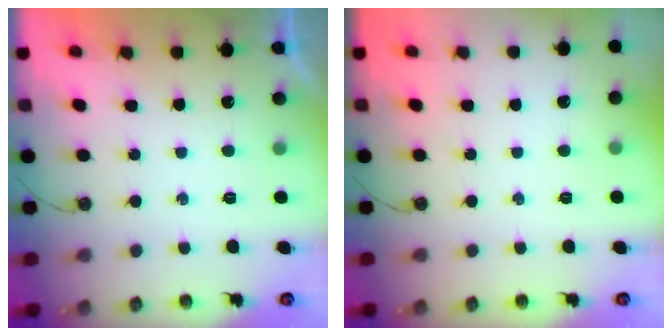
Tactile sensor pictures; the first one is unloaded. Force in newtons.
{"total": 0.0}